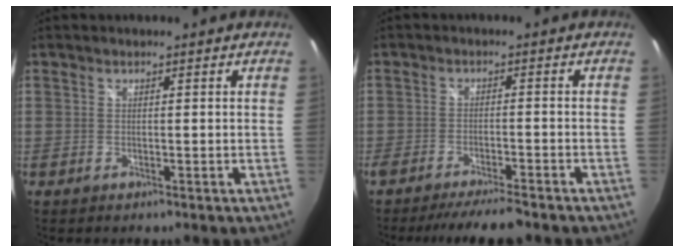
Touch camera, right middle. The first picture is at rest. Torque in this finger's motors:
{"motor_torque": [0.27, -0.24, 0.11, 0.05]}